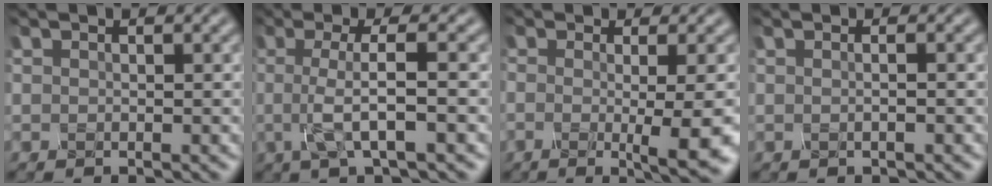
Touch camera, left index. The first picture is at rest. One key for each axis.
{"total": 4.2, "fx": -0.9, "fy": 0.6, "fz": 4.0, "tx": -0.069, "ty": 0.000, "tz": -0.022}
{"total": 5.3, "fx": -1.2, "fy": 0.5, "fz": 5.1, "tx": -0.072, "ty": -0.007, "tz": -0.020}
{"total": 2.3, "fx": 0.5, "fy": 1.1, "fz": 2.0, "tx": -0.012, "ty": 0.017, "tz": -0.024}